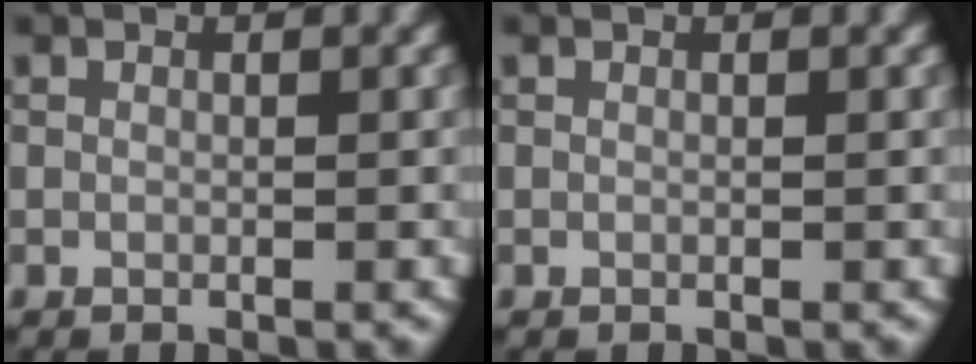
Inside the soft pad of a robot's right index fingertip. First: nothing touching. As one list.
[{"total": 0.0}]